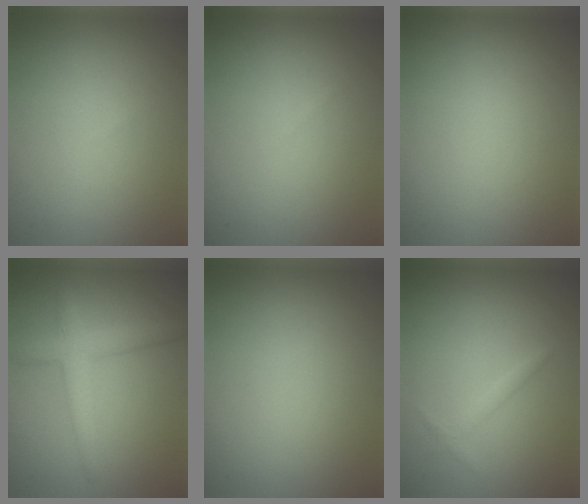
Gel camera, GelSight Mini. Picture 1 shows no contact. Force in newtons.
{"total": 0.0}
{"total": 0.0}
{"total": 2.6, "press": 2.6, "slide": 0.2}
{"total": 0.0}
{"total": 0.9, "press": 0.9, "slide": 0.1}